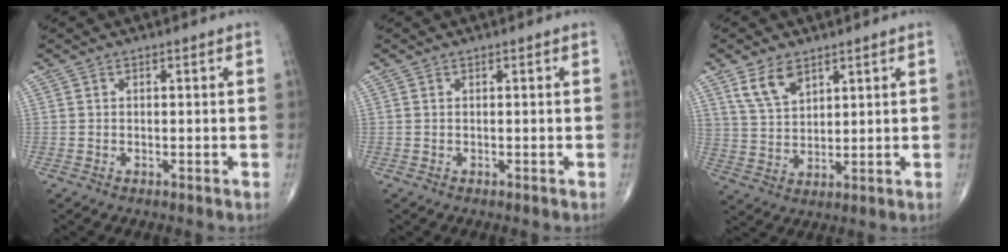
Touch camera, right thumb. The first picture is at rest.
{"total": 0.0}
{"total": 7.1, "force": [4.4, 3.8, 4.0], "torque": [-0.065, -0.021, 0.093]}